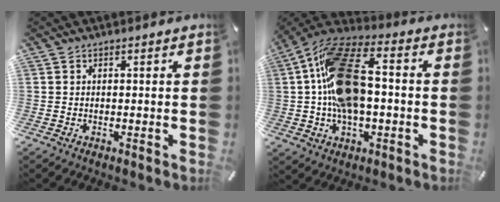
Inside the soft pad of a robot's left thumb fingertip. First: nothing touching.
{"total": 19.1, "force": [0.2, 10.9, 15.7], "torque": [-0.310, 0.017, 0.009]}